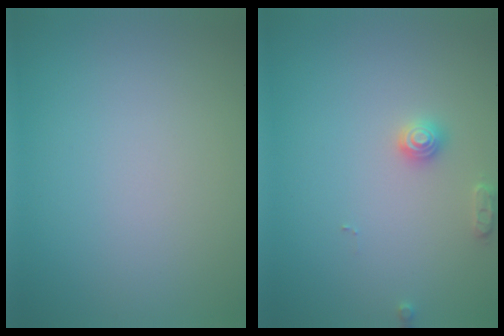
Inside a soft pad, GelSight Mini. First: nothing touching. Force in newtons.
{"total": 1.7, "press": 1.7, "slide": 0.3}